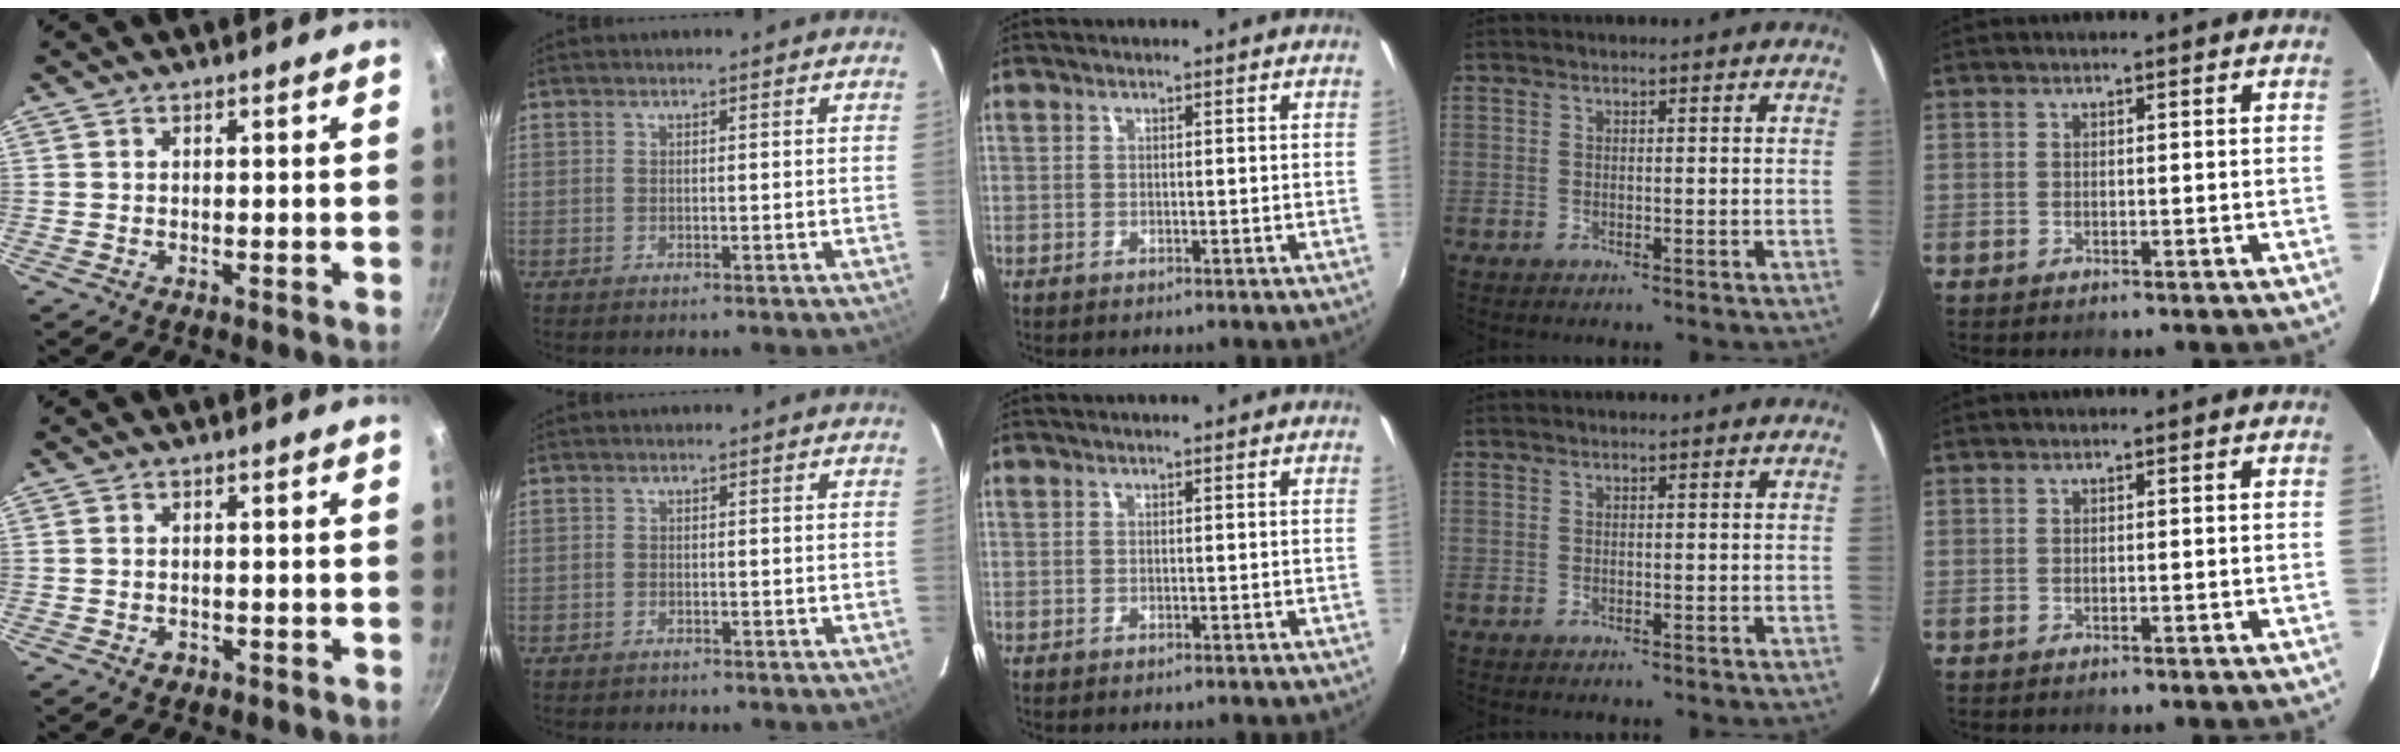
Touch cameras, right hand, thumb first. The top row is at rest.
{"thumb": {"total": 1.5, "force": [-0.6, 1.1, 0.8], "torque": [-0.013, 0.002, -0.007]}, "index": {"total": 1.0, "force": [-0.8, 0.6, 0.0], "torque": [-0.003, 0.004, -0.012]}}